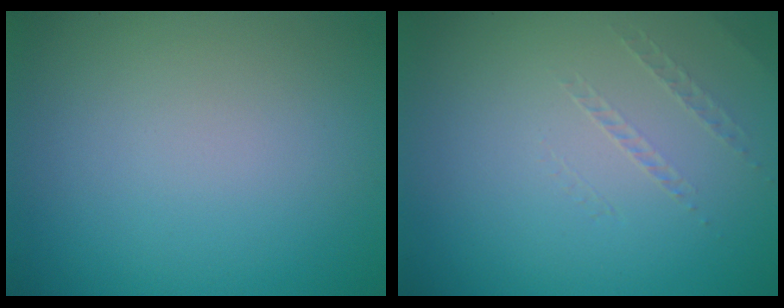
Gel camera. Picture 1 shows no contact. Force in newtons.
{"total": 0.9, "press": 0.1, "slide": 0.9}